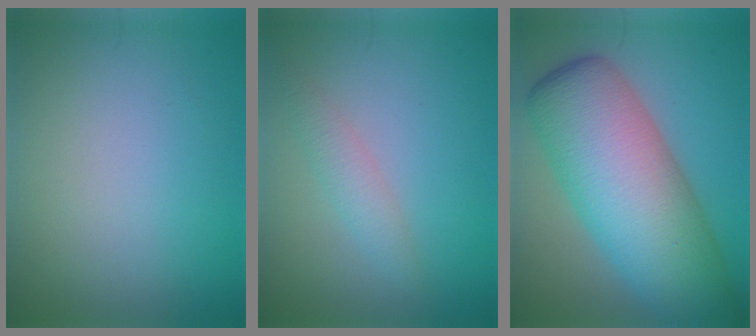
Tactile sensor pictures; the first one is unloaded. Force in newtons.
{"total": 1.9, "press": 1.9, "slide": 0.1}
{"total": 13.6, "press": 13.6, "slide": 0.4}